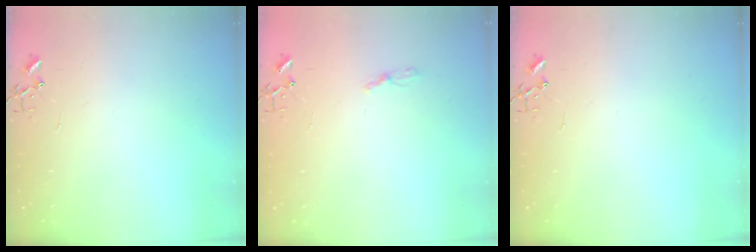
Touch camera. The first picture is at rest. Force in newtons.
{"total": 4.4, "press": 4.4, "slide": 0.6}
{"total": 0.0}